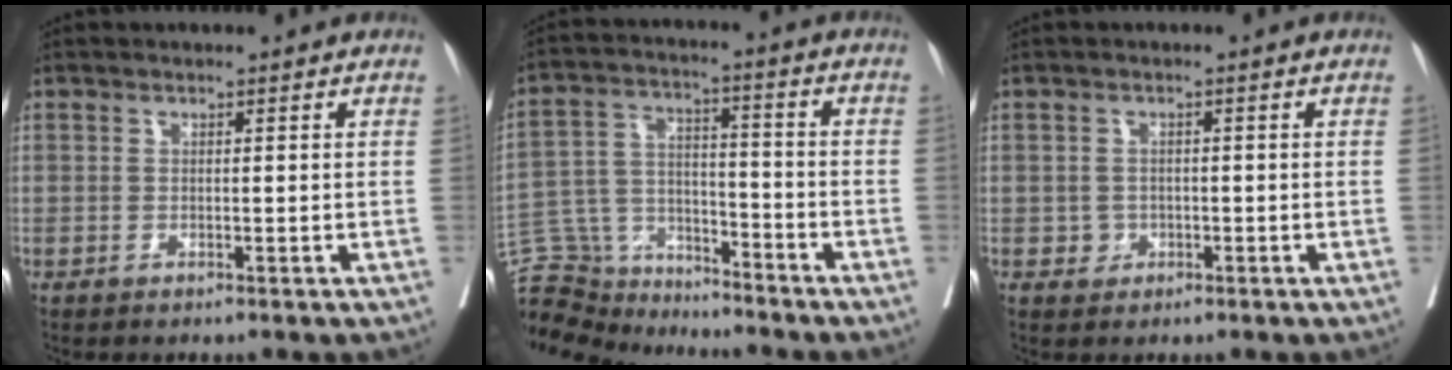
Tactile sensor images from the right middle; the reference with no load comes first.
{"total": 14.5, "force": [-13.8, 3.5, 2.8], "torque": [-0.059, 0.040, -0.234]}
{"total": 1.6, "force": [-0.5, 1.5, 0.3], "torque": [0.000, 0.006, -0.006]}